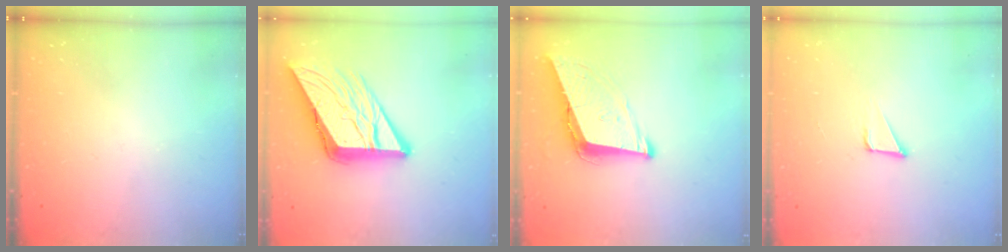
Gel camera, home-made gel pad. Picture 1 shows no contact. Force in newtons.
{"total": 16.6, "press": 16.5, "slide": 1.7}
{"total": 9.2, "press": 8.8, "slide": 2.7}
{"total": 2.2, "press": 2.2, "slide": 0.2}